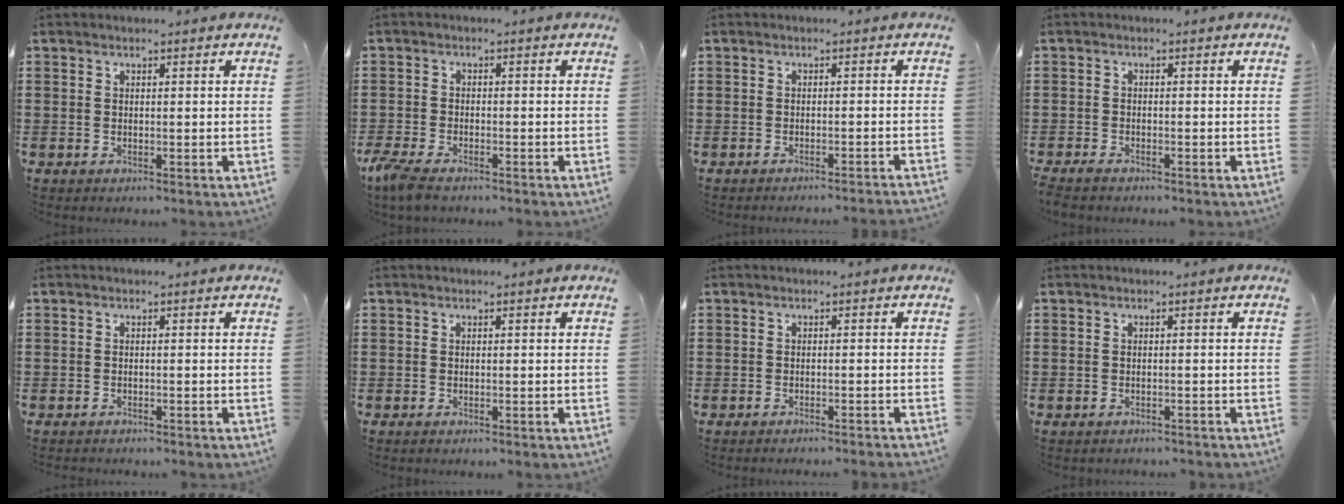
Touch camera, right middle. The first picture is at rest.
{"total": 3.3, "force": [-2.7, 0.8, 1.6], "torque": [-0.057, -0.009, -0.061]}
{"total": 1.2, "force": [-1.1, -0.6, 0.3], "torque": [-0.003, 0.002, -0.021]}
{"total": 1.2, "force": [-1.1, 0.3, 0.3], "torque": [-0.018, -0.003, -0.024]}
{"total": 0.5, "force": [-0.5, -0.2, -0.1], "torque": [0.001, -0.001, -0.010]}
{"total": 0.0}
{"total": 0.9, "force": [-0.8, -0.4, 0.1], "torque": [-0.003, 0.000, -0.015]}
{"total": 0.5, "force": [-0.5, -0.1, 0.0], "torque": [-0.001, -0.001, -0.011]}